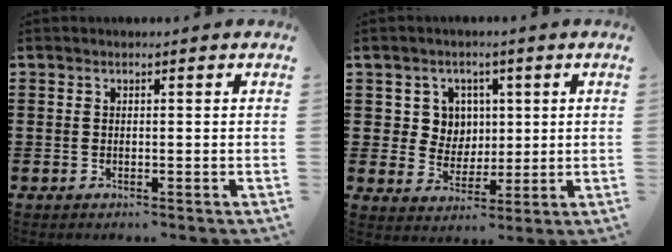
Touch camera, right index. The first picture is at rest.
{"total": 5.5, "force": [1.6, 5.1, 1.3], "torque": [-0.051, 0.018, 0.029]}